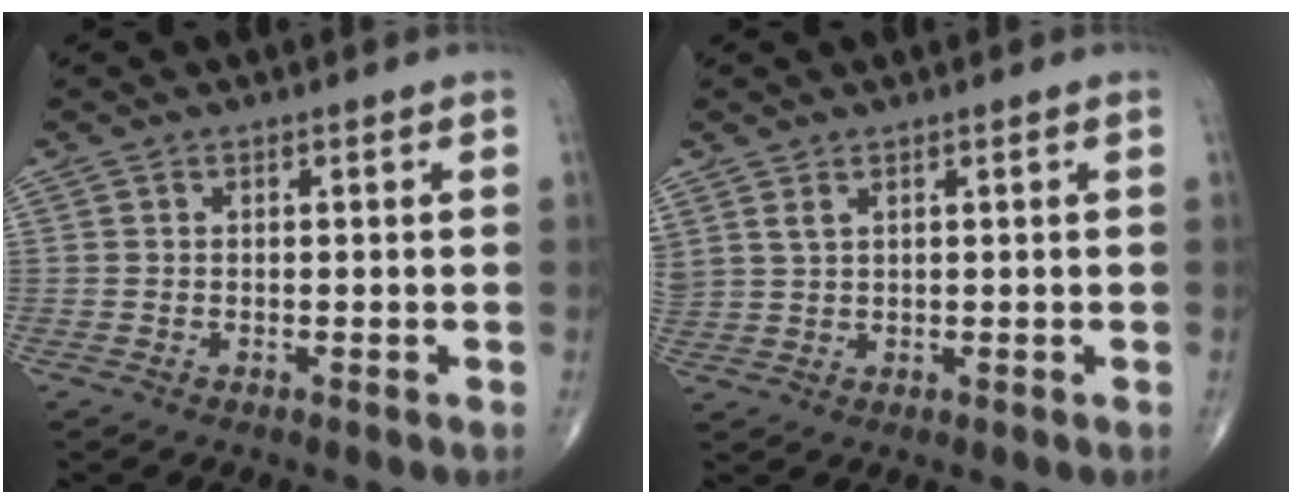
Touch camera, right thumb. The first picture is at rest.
{"total": 2.4, "force": [1.5, 1.1, 1.5], "torque": [-0.036, 0.000, 0.042]}